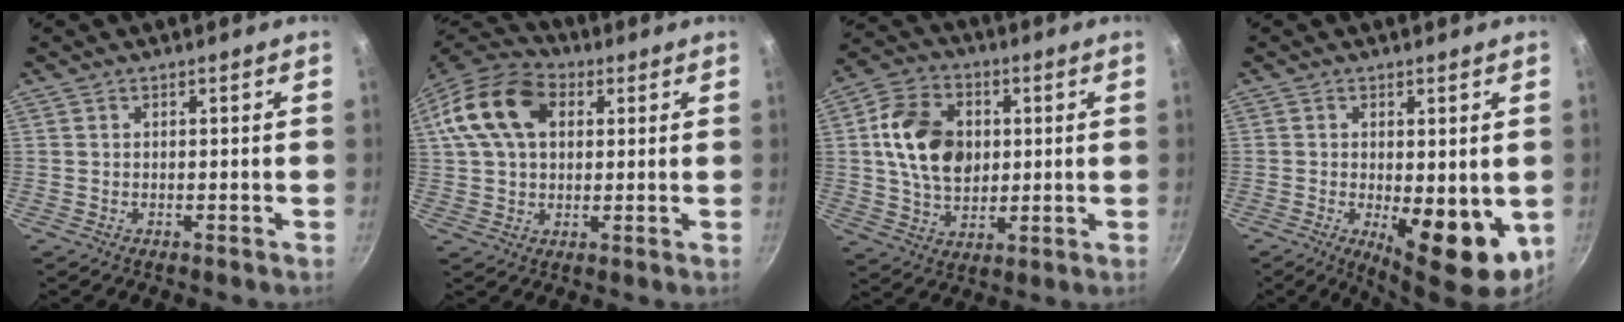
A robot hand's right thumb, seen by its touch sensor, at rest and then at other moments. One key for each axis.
{"total": 15.4, "fx": 4.3, "fy": 10.3, "fz": 10.5, "tx": -0.184, "ty": 0.019, "tz": 0.063}
{"total": 14.5, "fx": 2.0, "fy": 10.5, "fz": 9.8, "tx": -0.152, "ty": 0.003, "tz": 0.031}
{"total": 12.2, "fx": -2.2, "fy": 5.0, "fz": 10.9, "tx": -0.129, "ty": -0.010, "tz": -0.015}